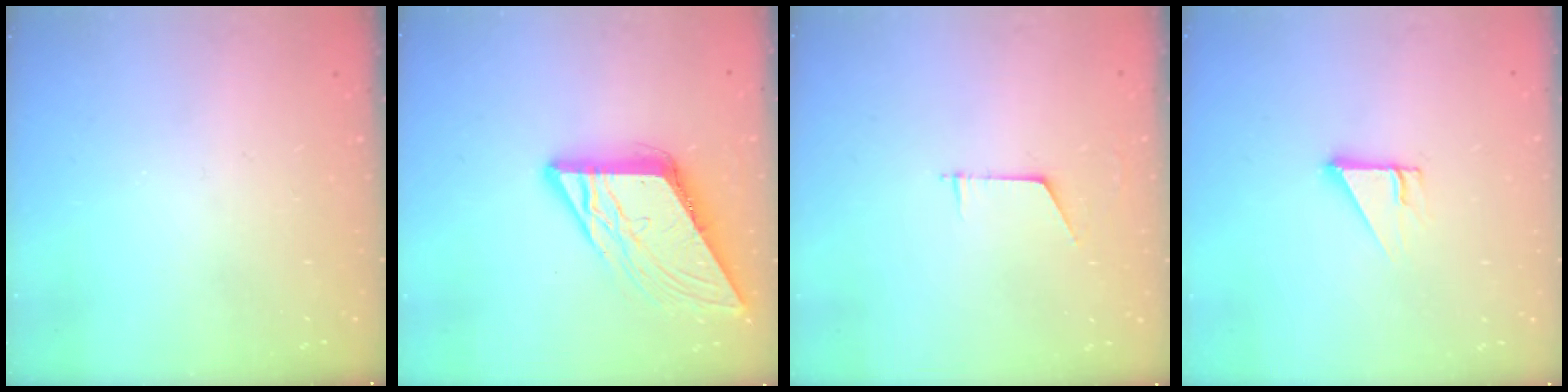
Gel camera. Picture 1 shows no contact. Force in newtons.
{"total": 11.3, "press": 11.2, "slide": 1.2}
{"total": 4.5, "press": 4.5, "slide": 0.4}
{"total": 2.9, "press": 2.9, "slide": 0.1}